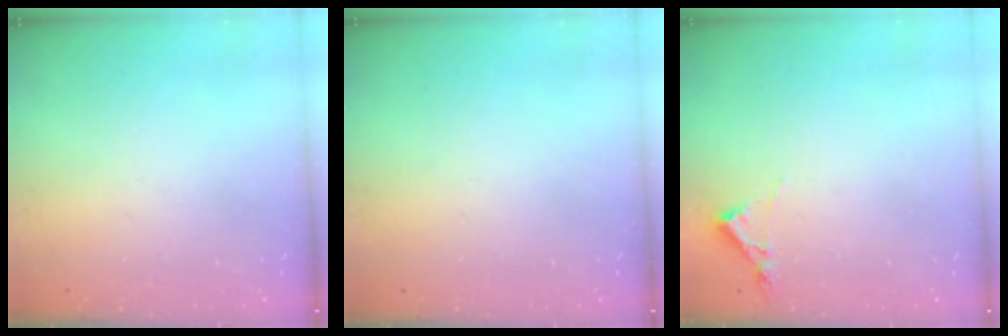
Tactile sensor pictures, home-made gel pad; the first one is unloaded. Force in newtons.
{"total": 0.0}
{"total": 3.2, "press": 3.2, "slide": 0.5}